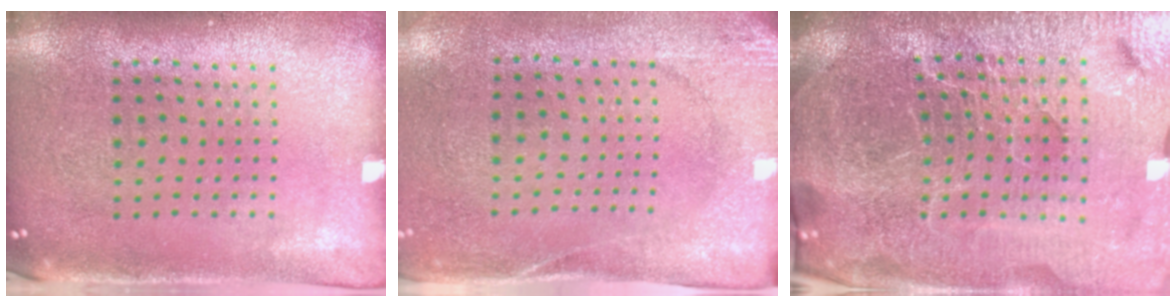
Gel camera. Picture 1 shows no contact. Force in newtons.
{"total": 2.7, "press": 2.1, "slide": 1.6}
{"total": 7.1, "press": 6.2, "slide": 3.5}